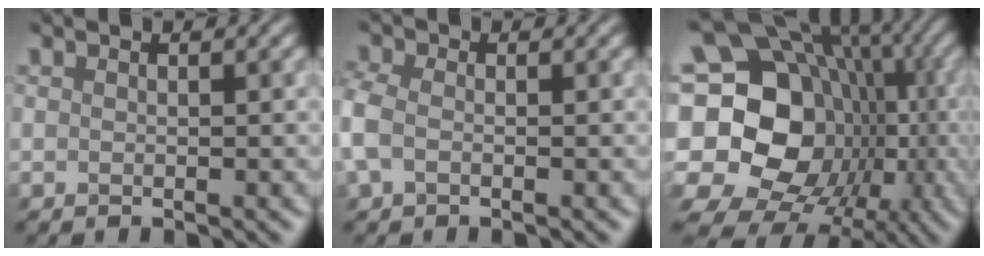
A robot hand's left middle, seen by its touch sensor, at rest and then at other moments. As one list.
[{"total": 1.7, "force": [-1.3, 1.1, 0.6], "torque": [-0.055, 0.002, -0.013]}, {"total": 20.4, "force": [-0.9, 17.4, 10.7], "torque": [-0.190, 0.010, -0.020]}]